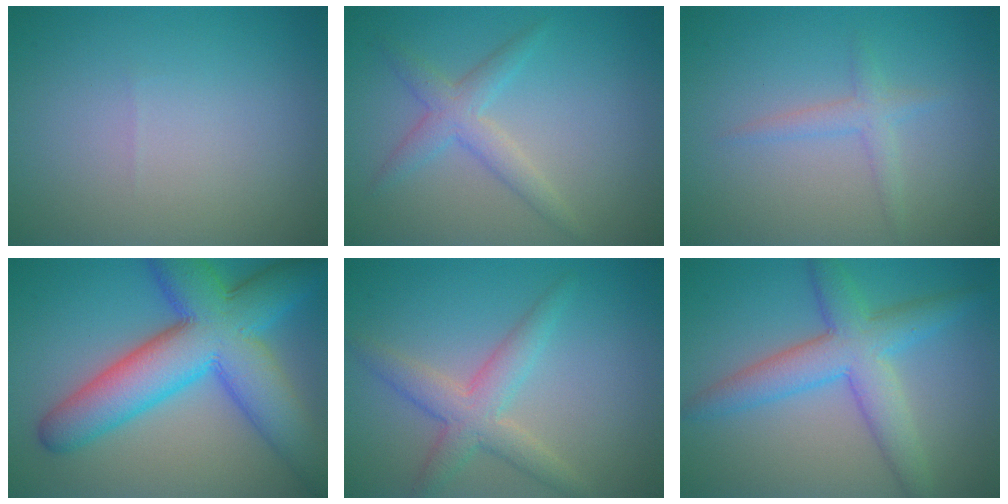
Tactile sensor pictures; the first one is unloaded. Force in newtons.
{"total": 2.6, "press": 2.6, "slide": 0.1}
{"total": 1.6, "press": 1.6, "slide": 0.0}
{"total": 12.1, "press": 12.1, "slide": 0.2}
{"total": 3.8, "press": 3.8, "slide": 0.1}
{"total": 5.9, "press": 5.9, "slide": 0.2}